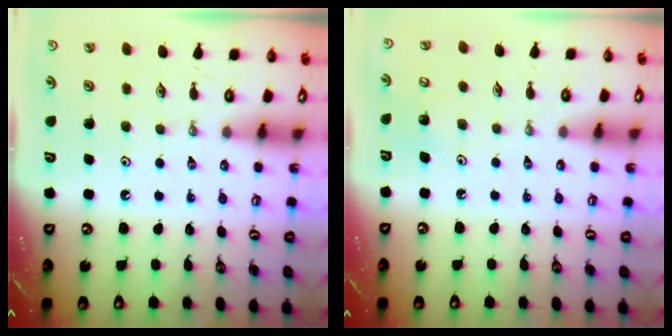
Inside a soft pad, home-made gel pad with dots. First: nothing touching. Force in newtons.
{"total": 4.5, "press": 4.5, "slide": 0.4}